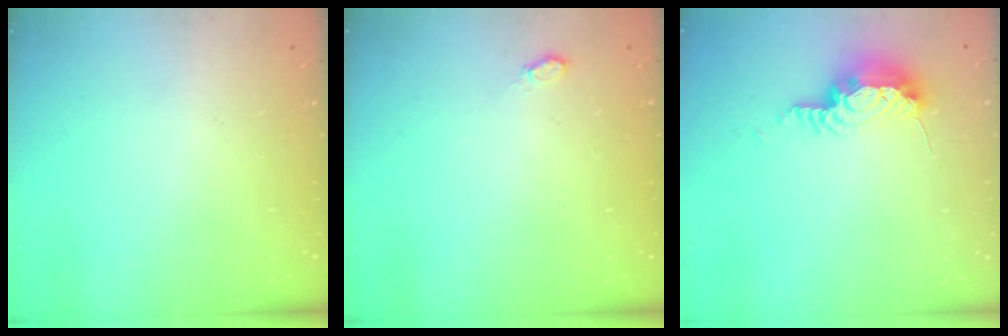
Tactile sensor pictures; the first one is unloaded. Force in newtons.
{"total": 3.5, "press": 3.5, "slide": 0.5}
{"total": 15.6, "press": 10.8, "slide": 11.2}